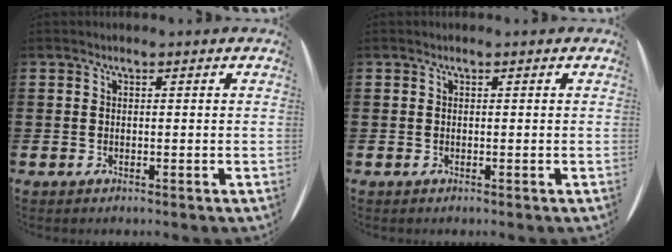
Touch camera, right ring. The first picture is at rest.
{"total": 0.0}